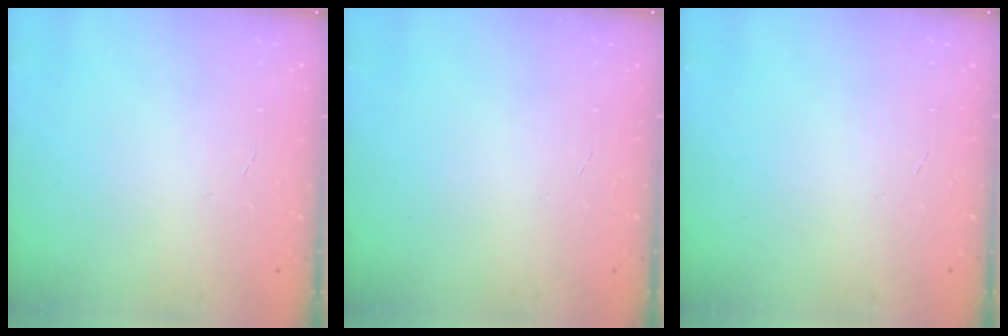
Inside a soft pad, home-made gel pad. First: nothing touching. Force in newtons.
{"total": 0.0}
{"total": 0.0}